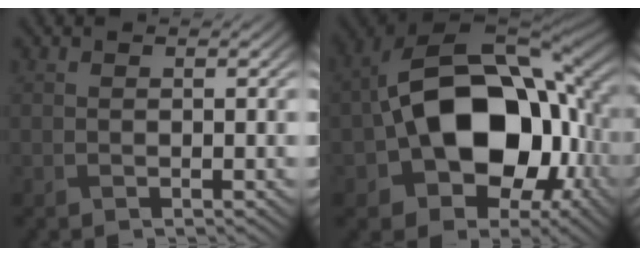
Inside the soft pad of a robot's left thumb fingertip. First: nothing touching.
{"total": 18.6, "force": [-2.5, 12.5, 13.6], "torque": [-0.235, -0.015, -0.043]}